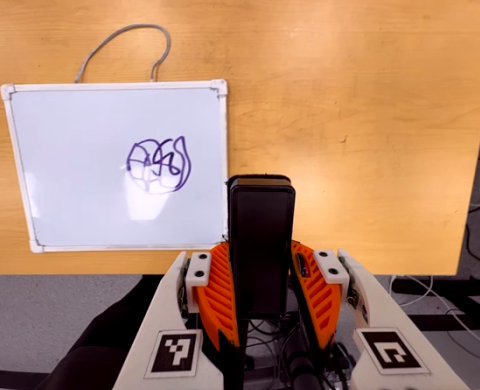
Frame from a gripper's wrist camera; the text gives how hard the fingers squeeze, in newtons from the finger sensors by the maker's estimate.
{"total": 4.9, "left": 3.2, "right": 6.7}